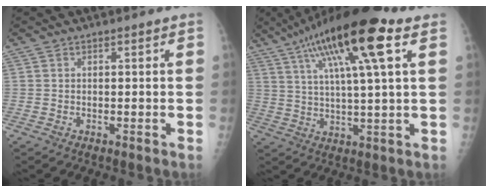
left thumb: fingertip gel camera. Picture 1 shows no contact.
{"total": 18.7, "force": [9.0, 3.2, 16.1], "torque": [-0.279, 0.000, 0.148]}